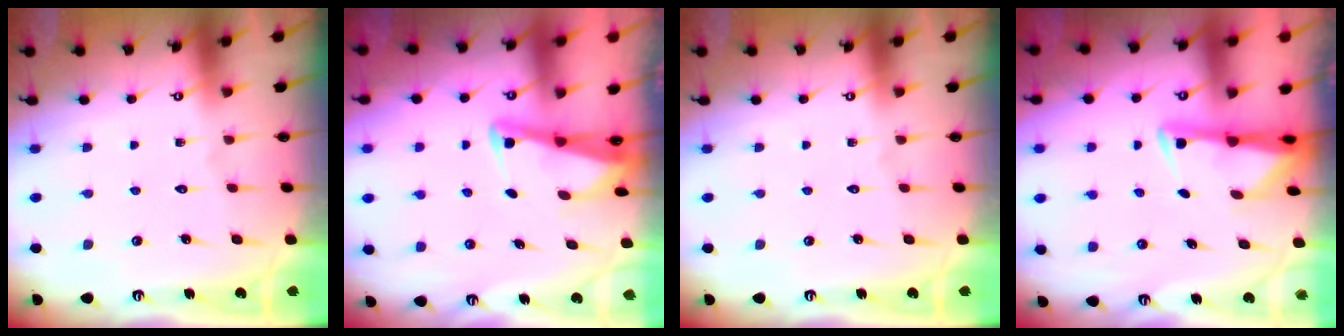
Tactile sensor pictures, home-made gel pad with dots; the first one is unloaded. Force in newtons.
{"total": 2.5, "press": 2.5, "slide": 0.2}
{"total": 0.0}
{"total": 3.0, "press": 2.9, "slide": 0.5}